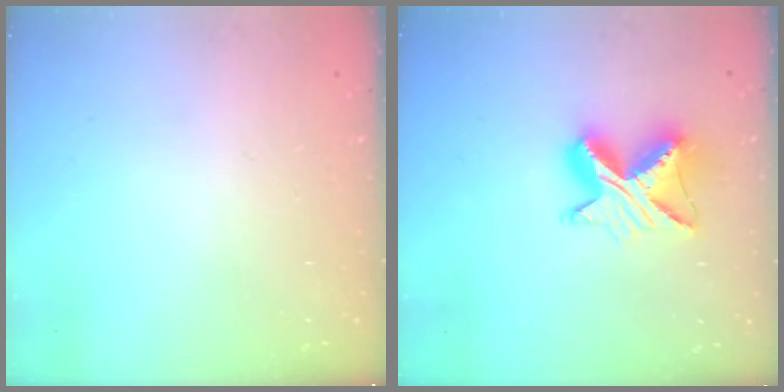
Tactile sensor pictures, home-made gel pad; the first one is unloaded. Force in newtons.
{"total": 9.8, "press": 9.8, "slide": 1.0}